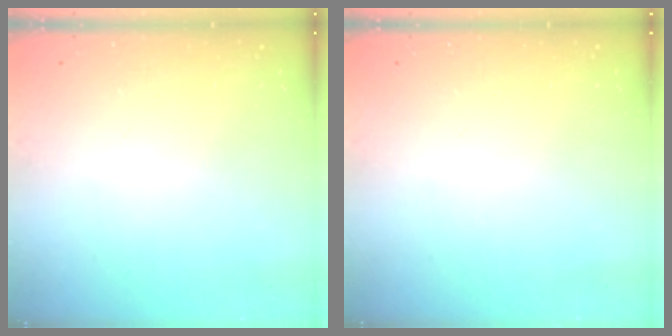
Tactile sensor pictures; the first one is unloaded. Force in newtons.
{"total": 0.0}